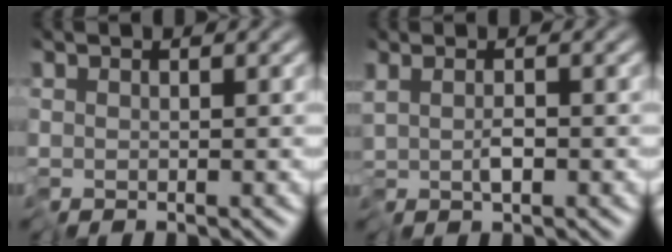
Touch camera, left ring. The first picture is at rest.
{"total": 1.1, "force": [-0.4, 0.1, 1.0], "torque": [-0.027, -0.008, -0.004]}